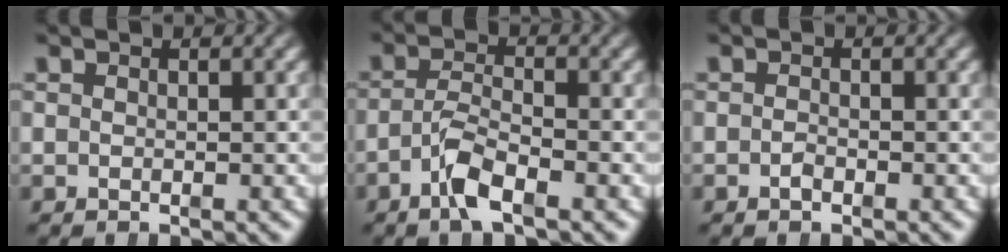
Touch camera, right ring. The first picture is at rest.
{"total": 3.2, "force": [-2.0, 0.9, 2.3], "torque": [-0.043, -0.008, -0.035]}
{"total": 0.8, "force": [-0.8, 0.2, 0.3], "torque": [-0.008, -0.004, -0.014]}